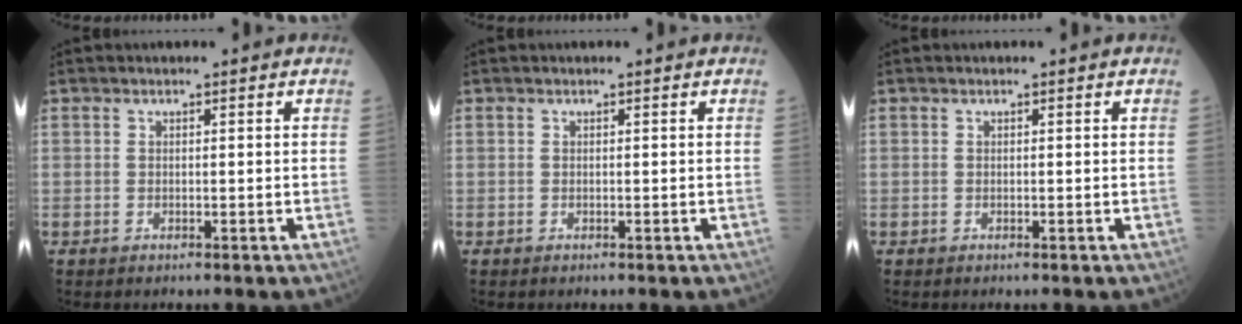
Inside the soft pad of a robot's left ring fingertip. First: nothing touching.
{"total": 0.0}
{"total": 0.0}